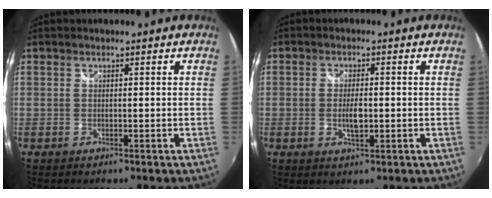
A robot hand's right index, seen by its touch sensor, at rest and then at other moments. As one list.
[{"total": 3.6, "force": [-0.6, 1.4, 3.2], "torque": [-0.060, -0.004, -0.009]}]